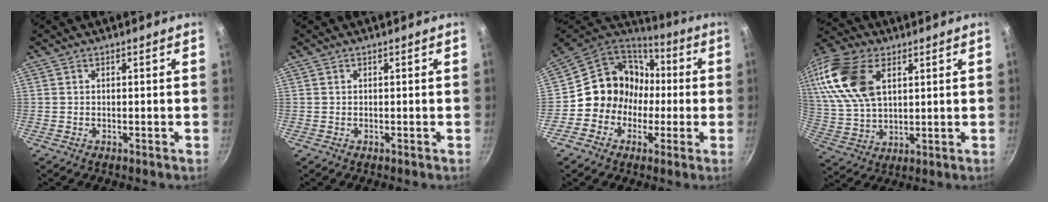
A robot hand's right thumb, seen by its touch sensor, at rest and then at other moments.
{"total": 0.0}
{"total": 14.8, "force": [-1.1, 13.5, 5.9], "torque": [-0.045, 0.055, -0.028]}
{"total": 20.5, "force": [7.8, 12.5, 14.2], "torque": [-0.298, -0.002, 0.151]}